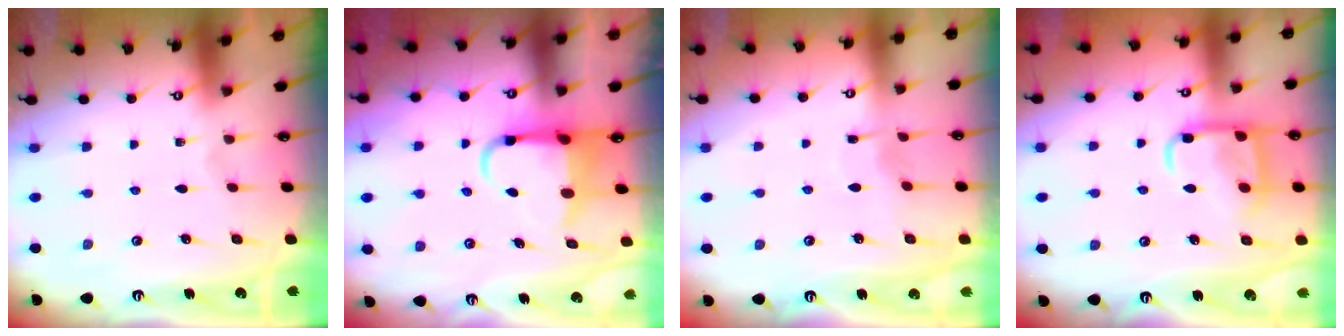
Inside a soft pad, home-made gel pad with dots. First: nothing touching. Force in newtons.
{"total": 5.8, "press": 5.7, "slide": 1.1}
{"total": 4.6, "press": 4.6, "slide": 0.4}
{"total": 12.3, "press": 12.2, "slide": 1.3}